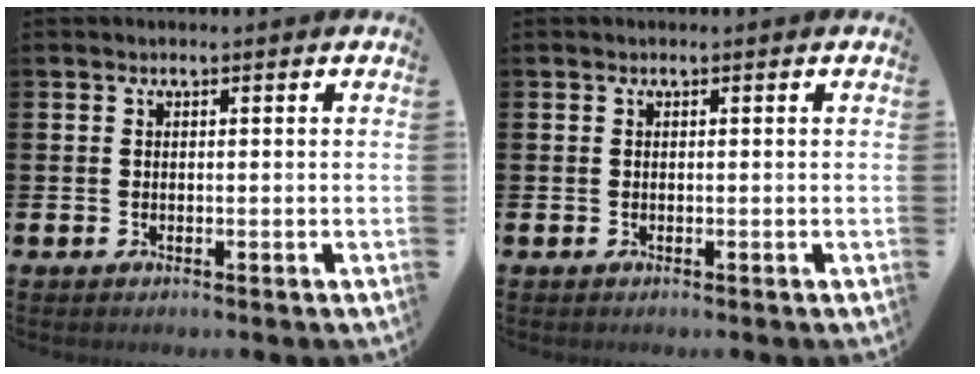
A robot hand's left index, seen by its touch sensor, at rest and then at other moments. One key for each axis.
{"total": 0.0}